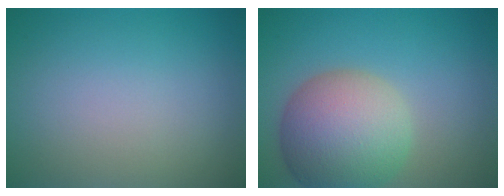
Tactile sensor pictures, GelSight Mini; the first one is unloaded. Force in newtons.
{"total": 8.8, "press": 8.8, "slide": 0.7}